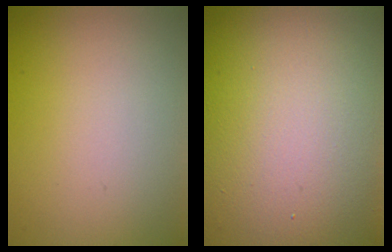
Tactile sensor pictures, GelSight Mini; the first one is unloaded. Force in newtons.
{"total": 21.0, "press": 21.0, "slide": 0.8}